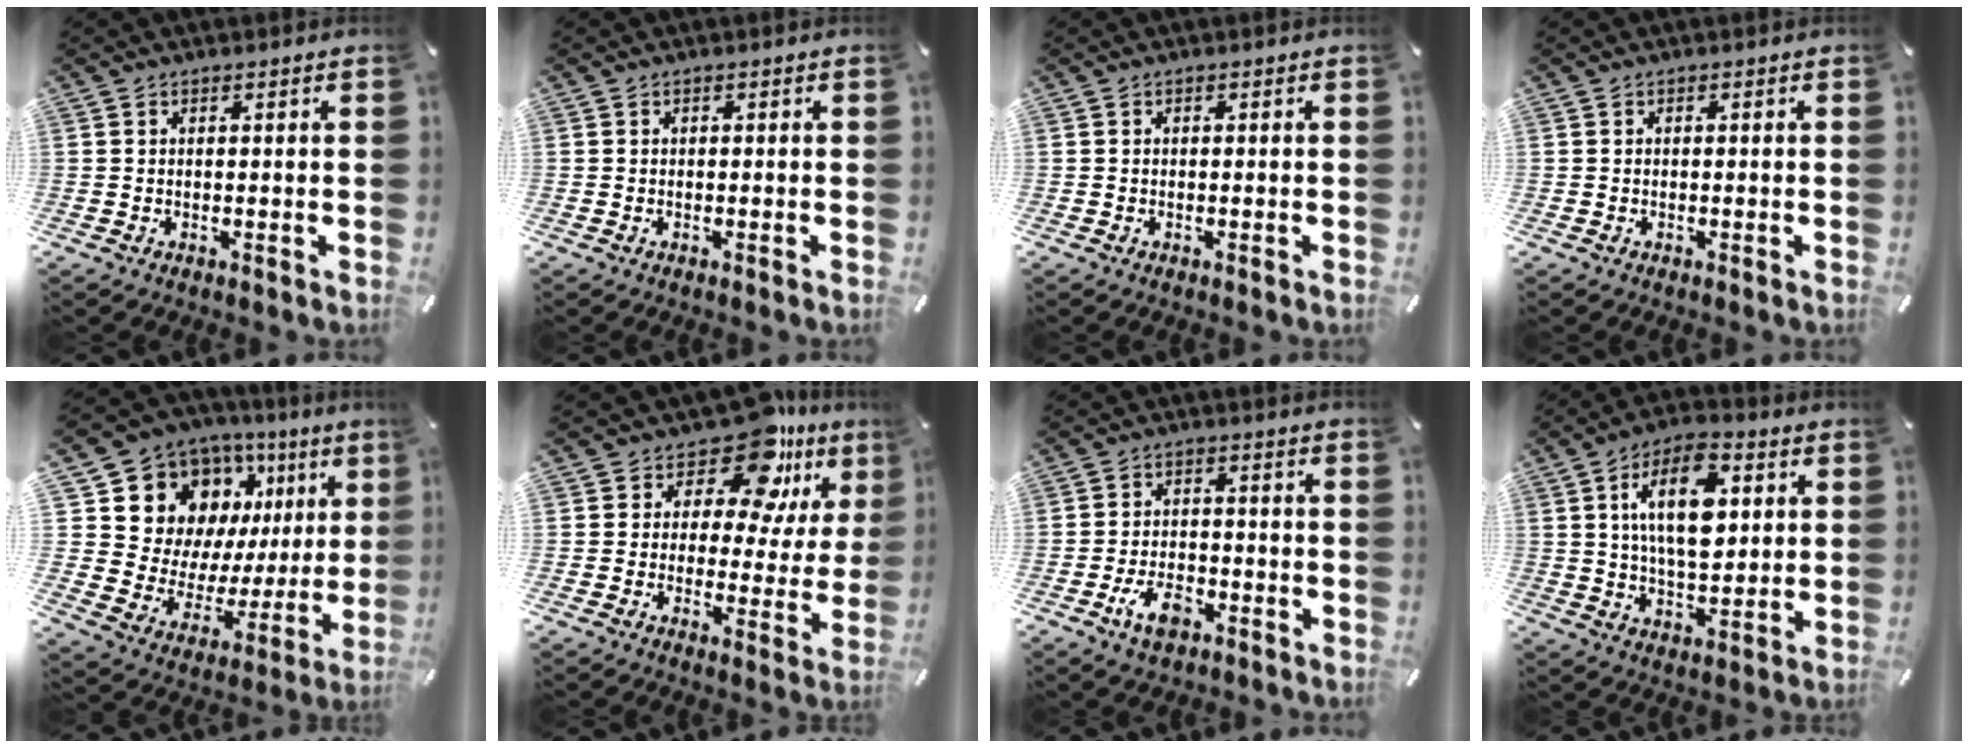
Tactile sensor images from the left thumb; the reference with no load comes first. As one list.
[{"total": 0.0}, {"total": 0.0}, {"total": 0.0}, {"total": 14.9, "force": [9.0, 11.2, 3.9], "torque": [-0.079, -0.084, 0.179]}, {"total": 14.0, "force": [9.2, 7.0, 7.9], "torque": [-0.128, -0.062, 0.161]}, {"total": 6.6, "force": [-3.1, 3.9, 4.2], "torque": [-0.091, 0.013, -0.058]}, {"total": 15.1, "force": [4.2, 8.1, 12.0], "torque": [-0.214, -0.003, 0.068]}]